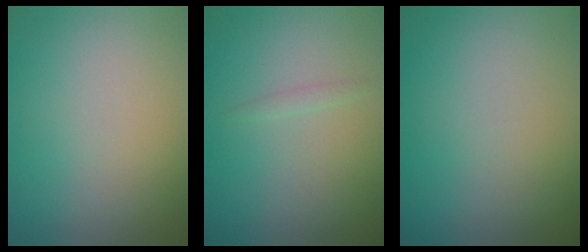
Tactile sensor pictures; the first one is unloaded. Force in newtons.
{"total": 0.6, "press": 0.6, "slide": 0.0}
{"total": 0.0}